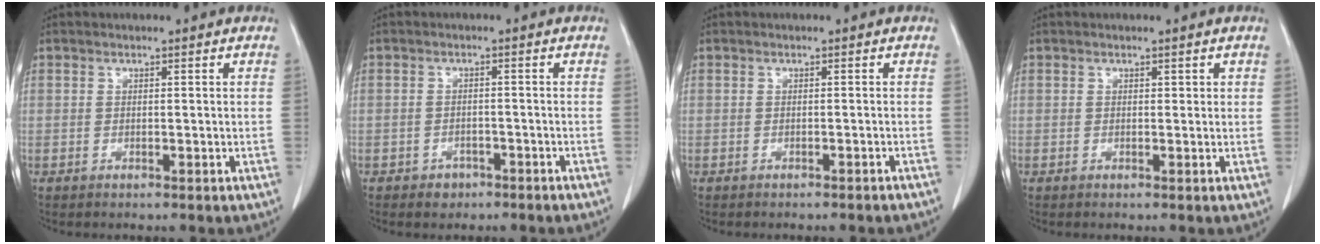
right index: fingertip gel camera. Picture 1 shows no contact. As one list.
[{"total": 2.2, "force": [-1.5, 1.5, 0.5], "torque": [-0.010, 0.006, -0.016]}, {"total": 2.9, "force": [-2.7, 0.1, 1.0], "torque": [-0.016, -0.004, -0.031]}, {"total": 0.7, "force": [0.4, 0.5, 0.4], "torque": [0.001, 0.003, 0.003]}]